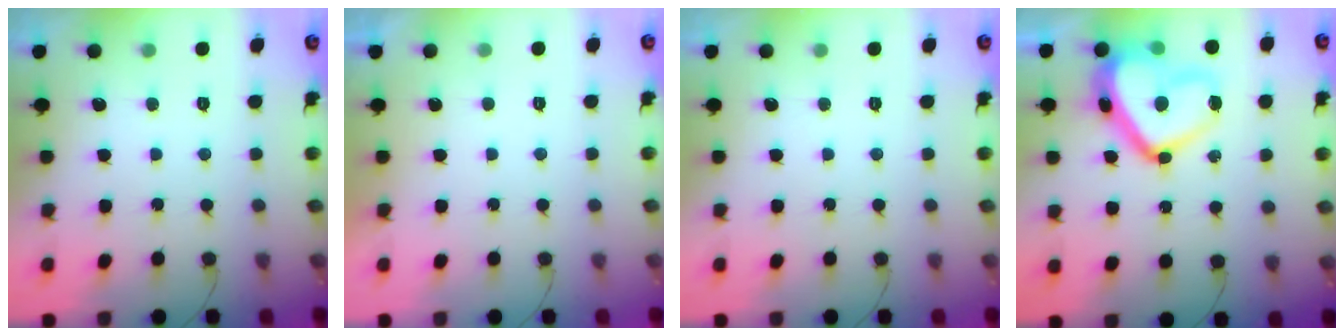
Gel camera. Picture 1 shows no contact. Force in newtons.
{"total": 2.1, "press": 2.1, "slide": 0.4}
{"total": 0.0}
{"total": 18.6, "press": 18.5, "slide": 1.9}